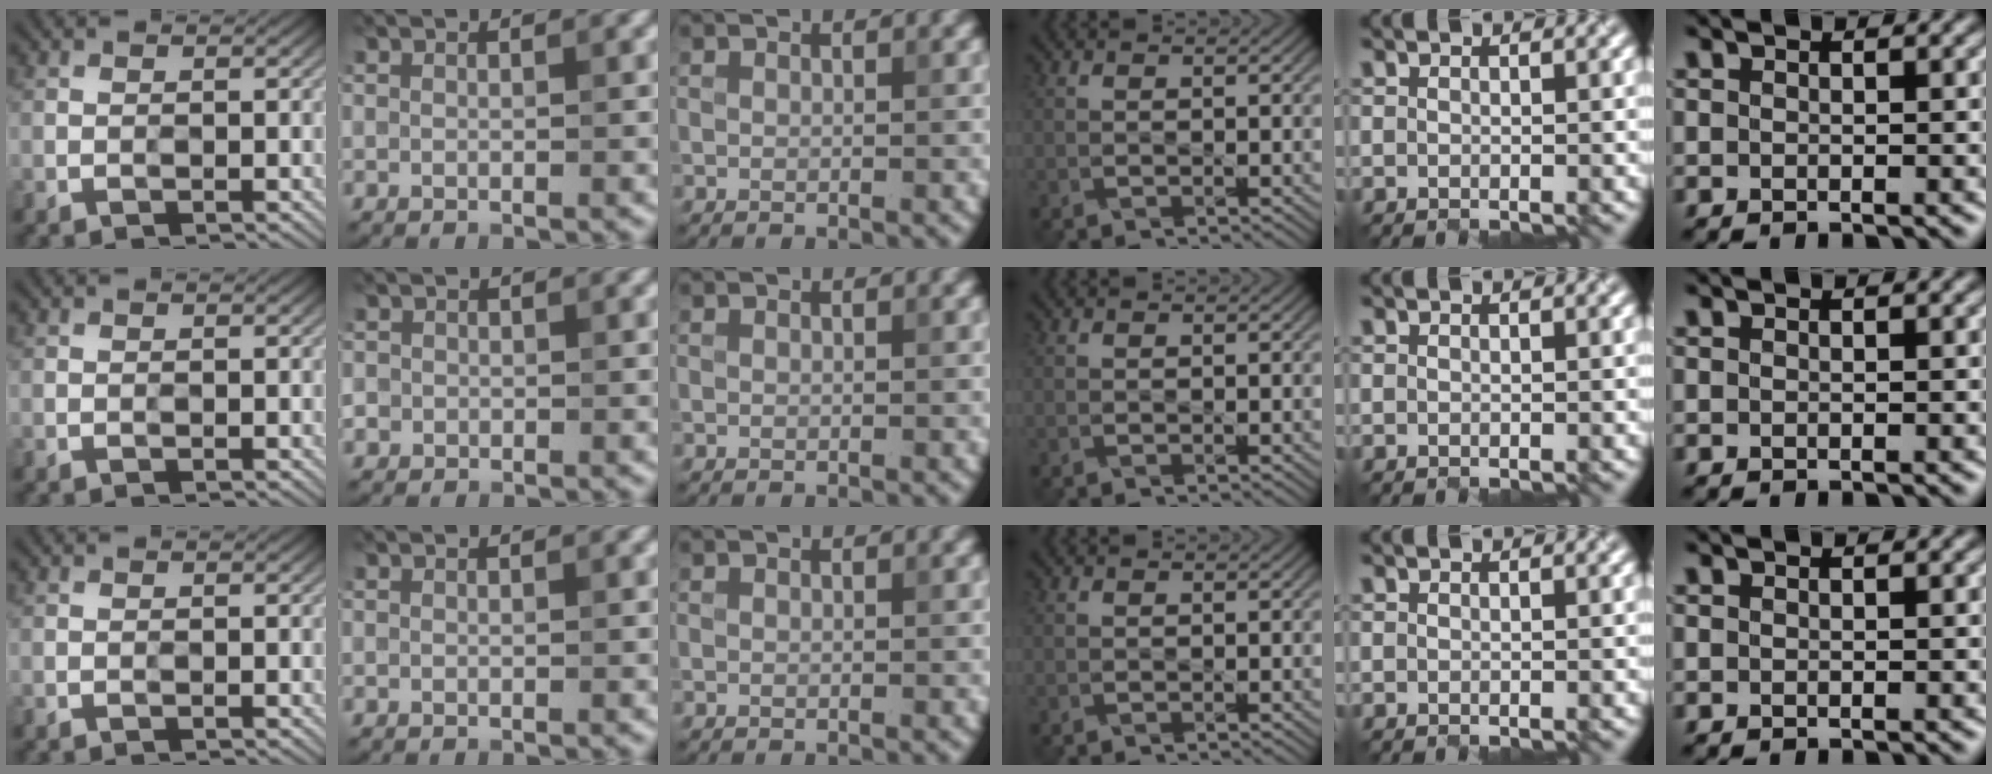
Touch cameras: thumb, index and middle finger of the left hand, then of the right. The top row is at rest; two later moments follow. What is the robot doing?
{"motion": "close", "object": "pencil case"}